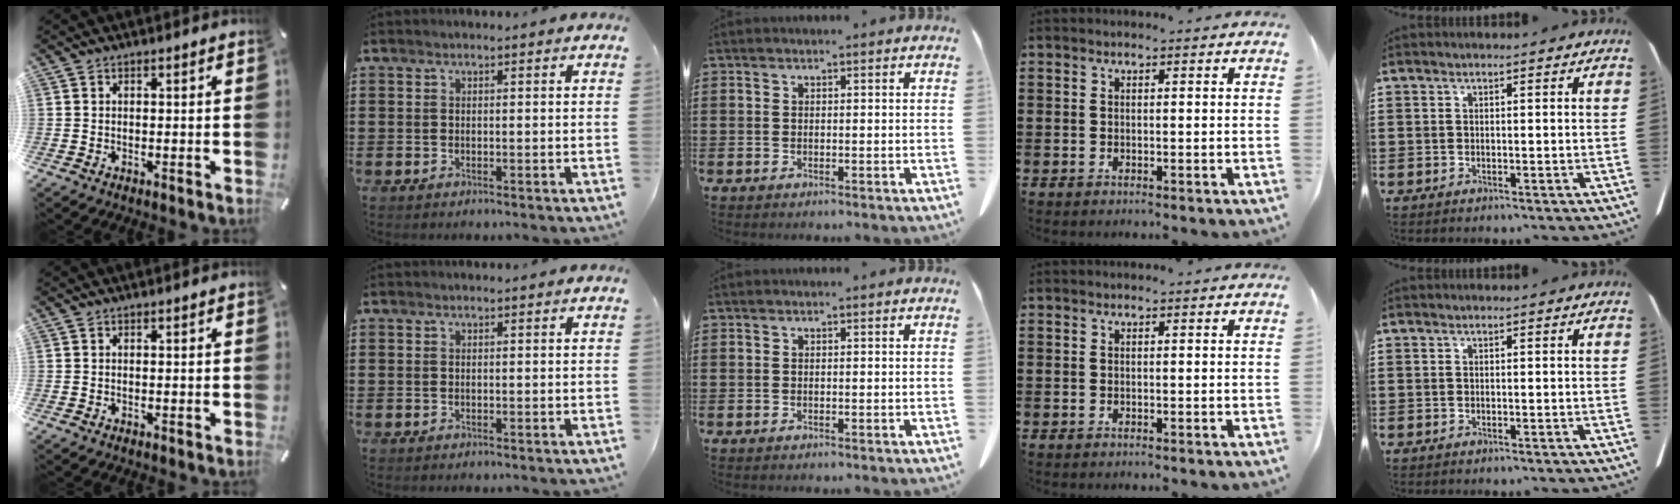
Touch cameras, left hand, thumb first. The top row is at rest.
{}